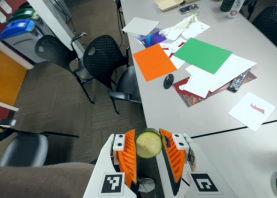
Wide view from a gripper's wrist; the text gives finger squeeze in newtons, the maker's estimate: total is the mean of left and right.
{"total": 10.3, "left": 10.3, "right": 10.3}